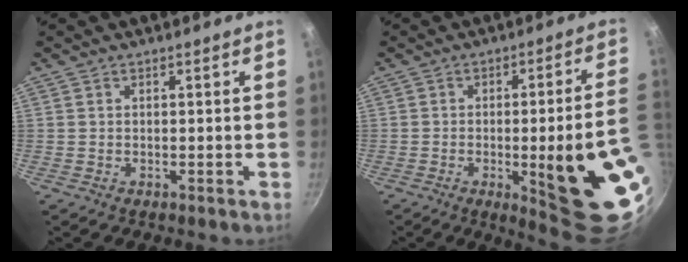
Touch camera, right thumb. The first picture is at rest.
{"total": 20.1, "force": [-4.9, 3.7, 19.1], "torque": [-0.224, 0.012, -0.052]}